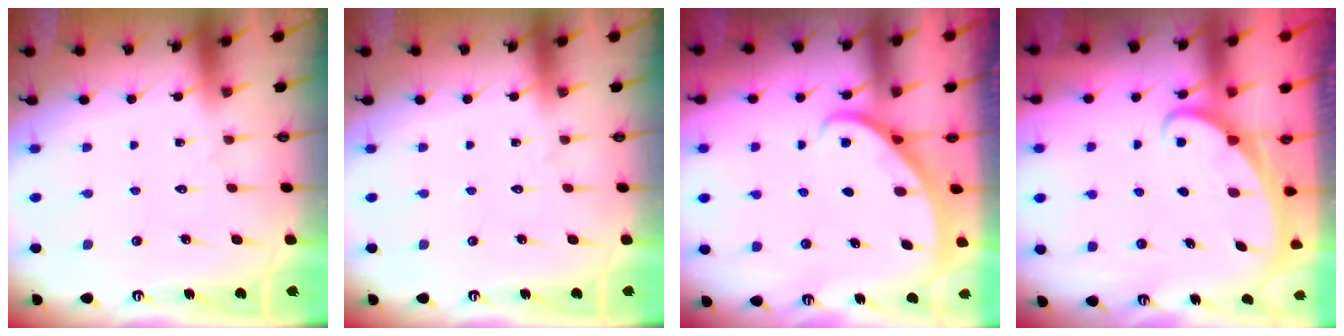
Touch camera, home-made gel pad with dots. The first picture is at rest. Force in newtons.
{"total": 0.0}
{"total": 2.1, "press": 2.1, "slide": 0.1}
{"total": 1.5, "press": 1.5, "slide": 0.1}